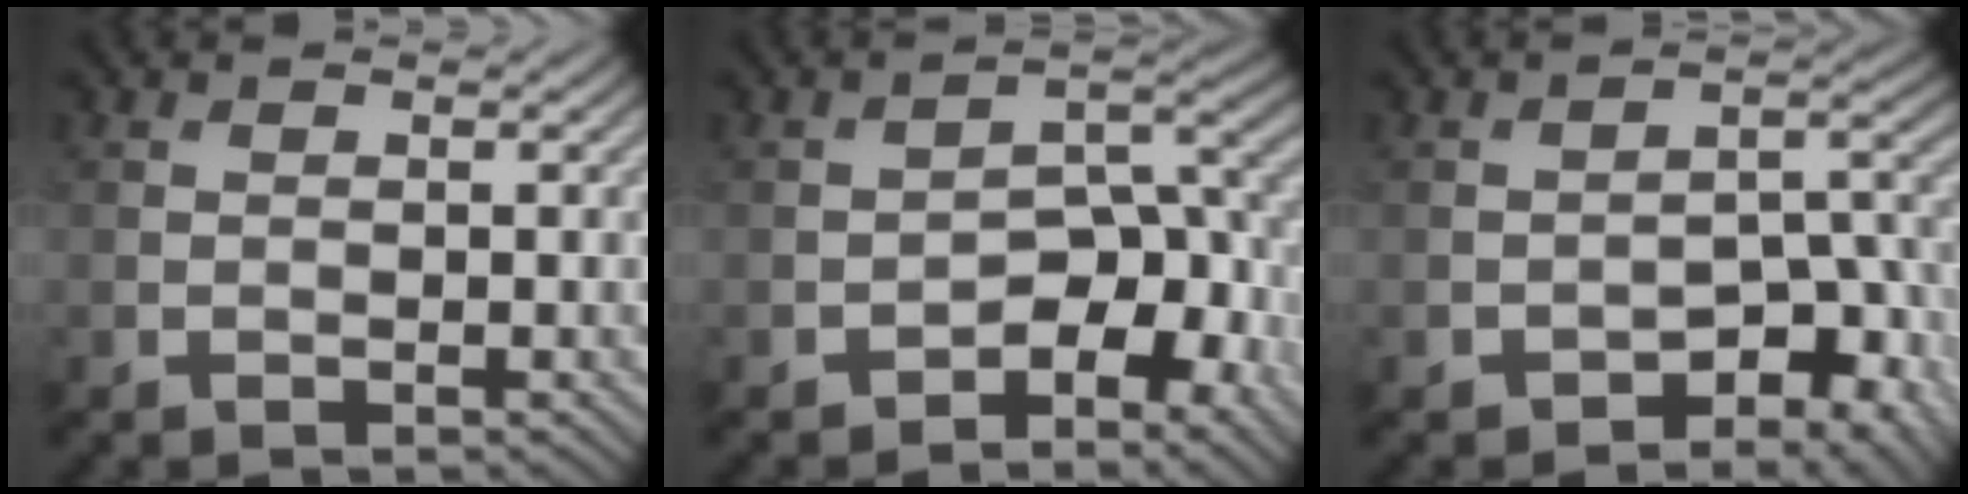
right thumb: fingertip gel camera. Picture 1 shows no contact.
{"total": 6.6, "force": [-3.7, 3.3, 4.5], "torque": [-0.048, 0.007, -0.067]}
{"total": 6.9, "force": [-4.3, 3.5, 4.1], "torque": [-0.044, 0.002, -0.069]}